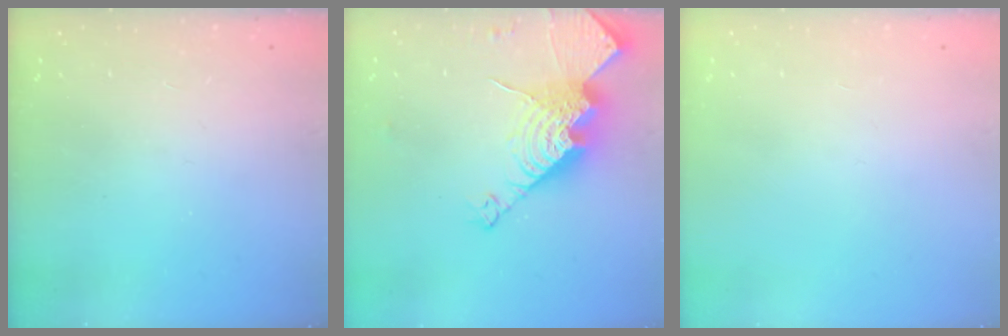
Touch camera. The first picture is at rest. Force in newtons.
{"total": 21.4, "press": 21.3, "slide": 1.9}
{"total": 0.0}